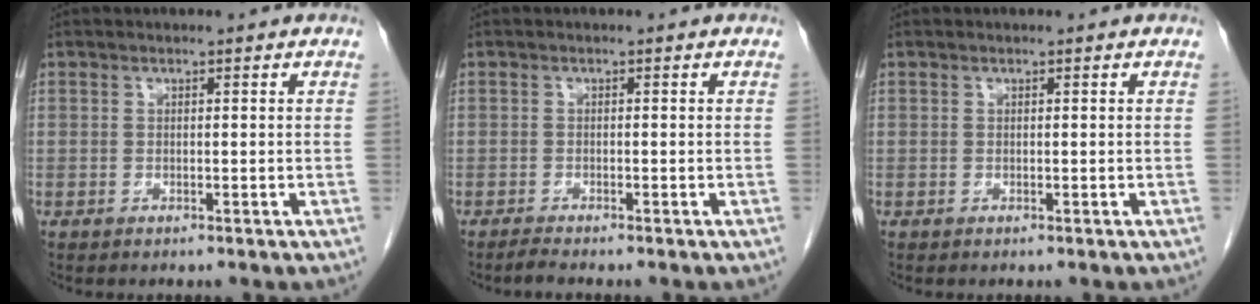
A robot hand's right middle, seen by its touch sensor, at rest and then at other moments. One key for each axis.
{"total": 1.3, "fx": -1.2, "fy": -0.2, "fz": 0.4, "tx": -0.018, "ty": -0.006, "tz": -0.024}
{"total": 0.0}